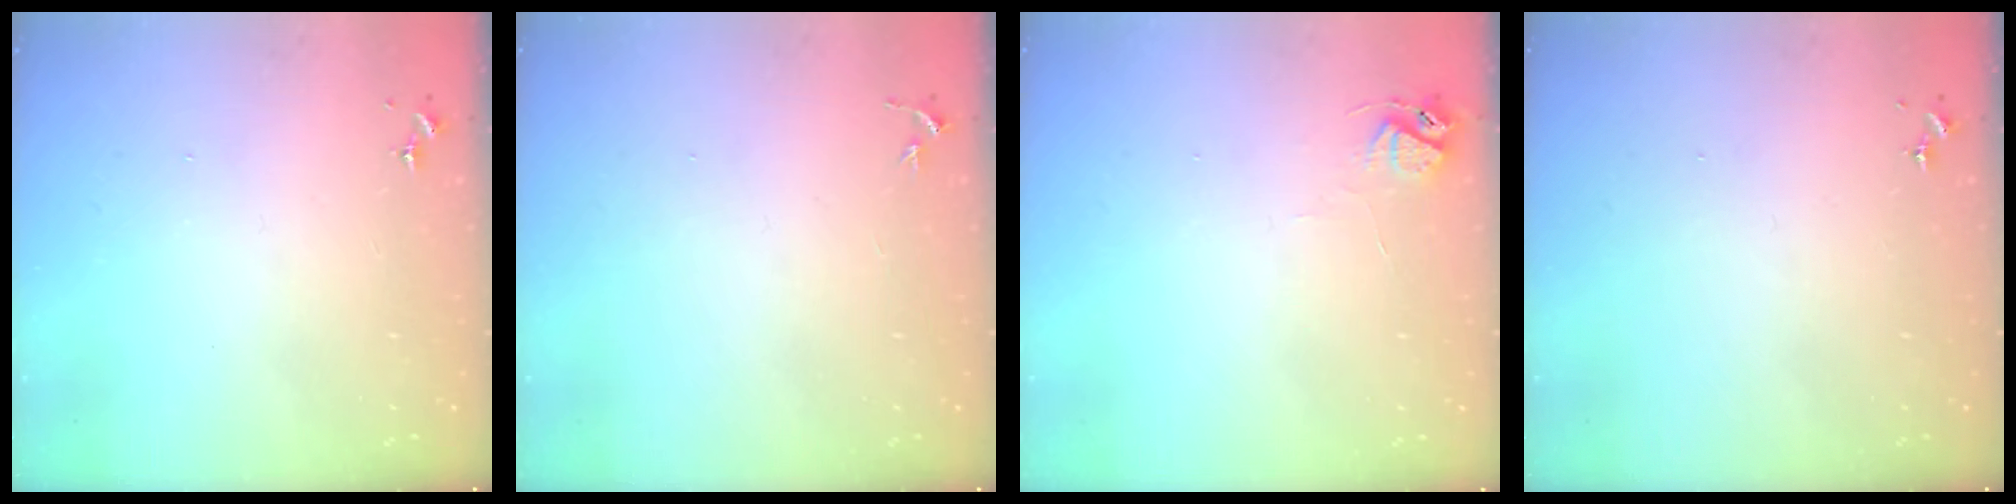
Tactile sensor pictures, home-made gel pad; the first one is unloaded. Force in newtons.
{"total": 2.6, "press": 2.5, "slide": 0.3}
{"total": 6.6, "press": 6.6, "slide": 0.7}
{"total": 0.0}